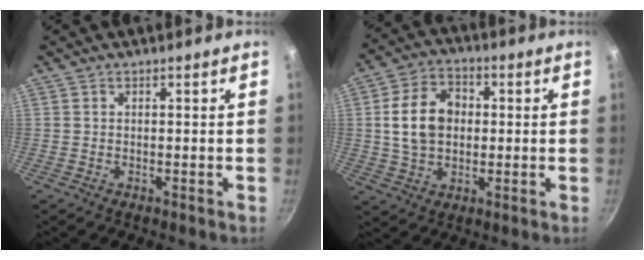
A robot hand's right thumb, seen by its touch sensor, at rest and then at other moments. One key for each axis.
{"total": 11.7, "fx": 1.0, "fy": 8.5, "fz": 8.0, "tx": -0.119, "ty": 0.017, "tz": 0.011}